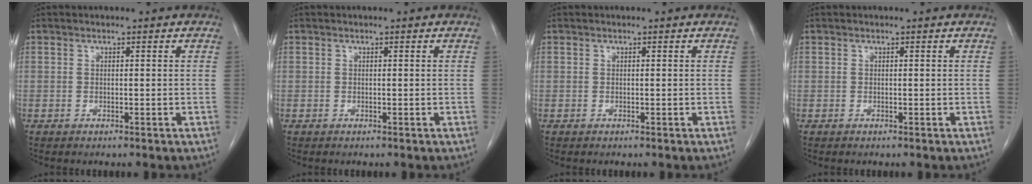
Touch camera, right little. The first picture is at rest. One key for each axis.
{"total": 0.0}
{"total": 0.0}
{"total": 0.0}